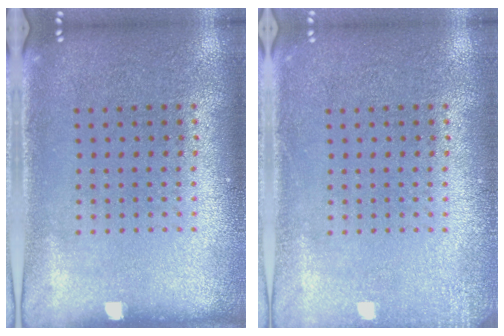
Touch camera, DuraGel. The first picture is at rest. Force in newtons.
{"total": 1.4, "press": 1.4, "slide": 0.2}